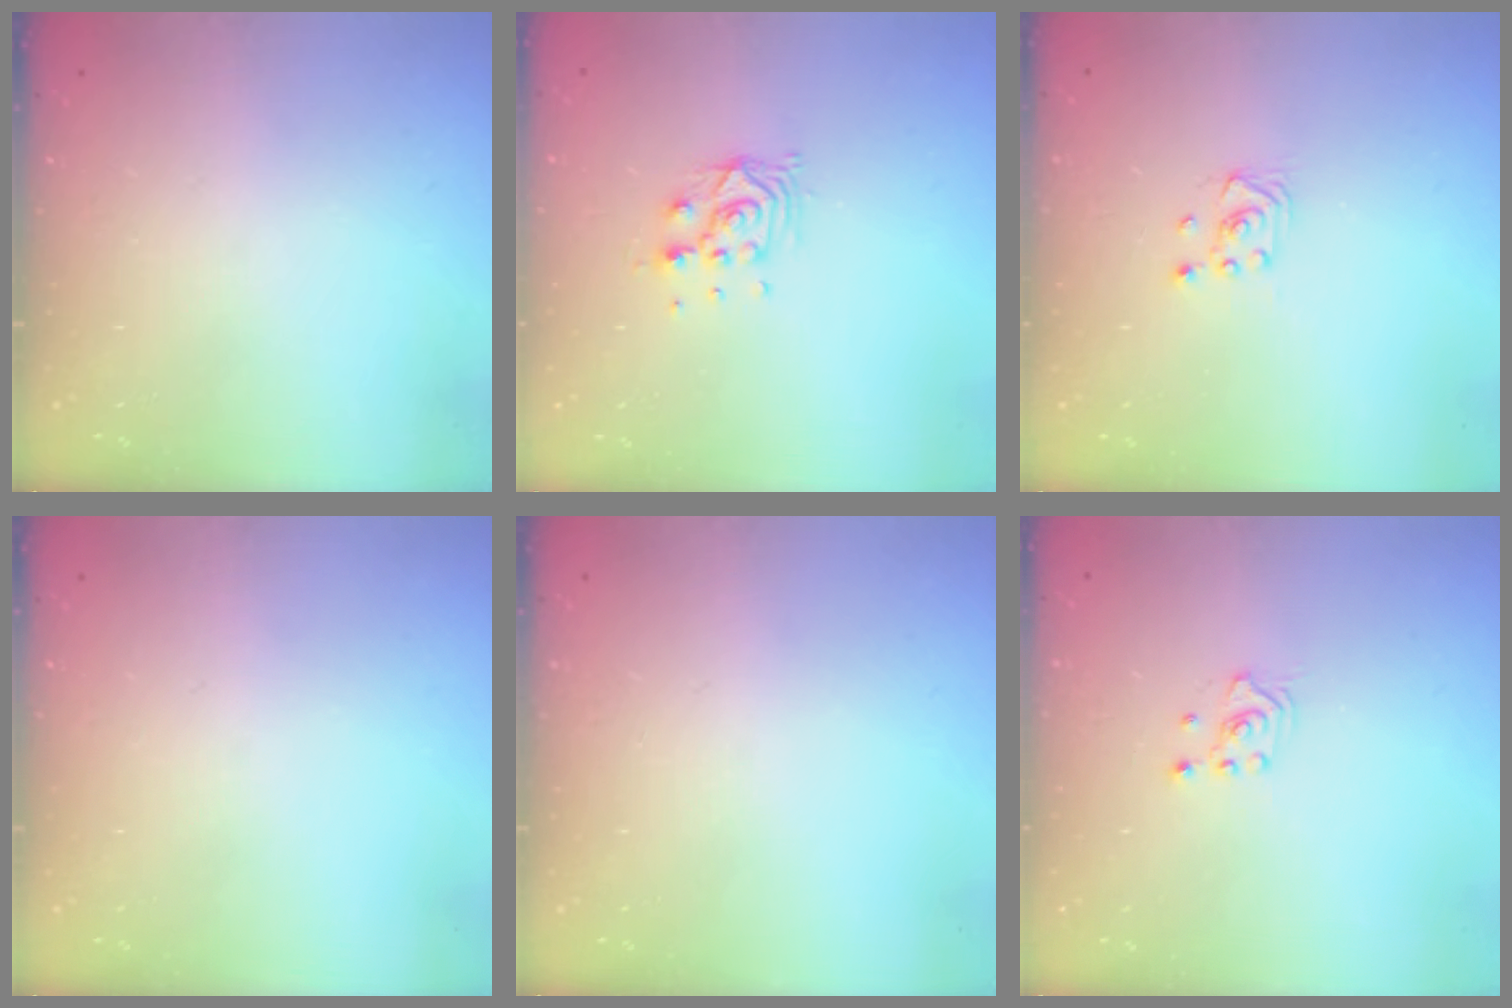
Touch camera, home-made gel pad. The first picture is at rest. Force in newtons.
{"total": 7.2, "press": 7.2, "slide": 0.6}
{"total": 3.1, "press": 2.8, "slide": 1.3}
{"total": 0.0}
{"total": 0.0}
{"total": 1.6, "press": 1.5, "slide": 0.2}